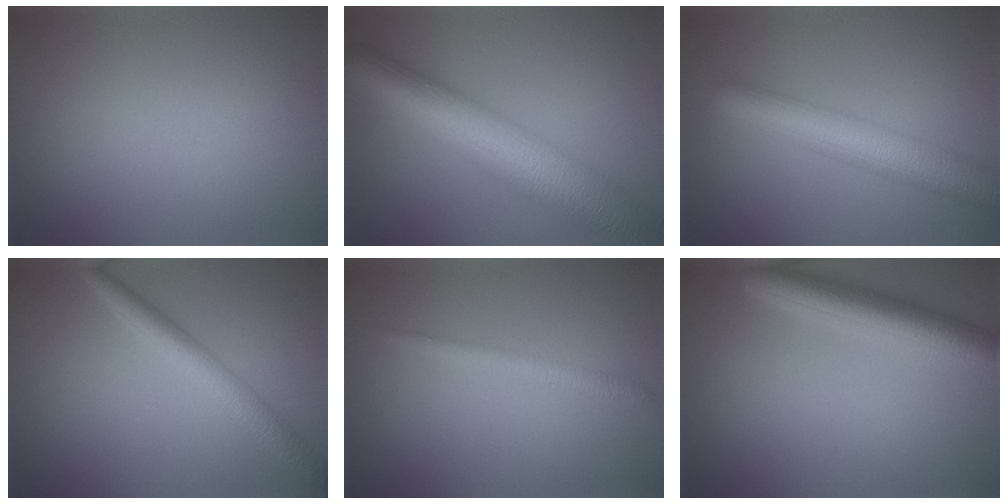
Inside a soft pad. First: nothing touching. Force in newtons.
{"total": 12.0, "press": 12.0, "slide": 0.7}
{"total": 7.1, "press": 7.1, "slide": 0.1}
{"total": 3.7, "press": 3.7, "slide": 0.1}
{"total": 1.8, "press": 1.8, "slide": 0.1}
{"total": 6.1, "press": 6.1, "slide": 0.3}